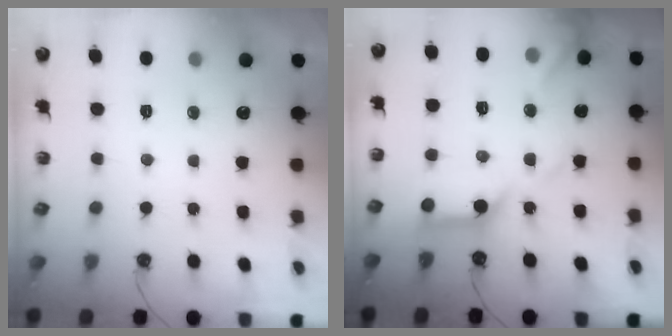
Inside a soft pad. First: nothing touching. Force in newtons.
{"total": 14.3, "press": 14.2, "slide": 1.7}